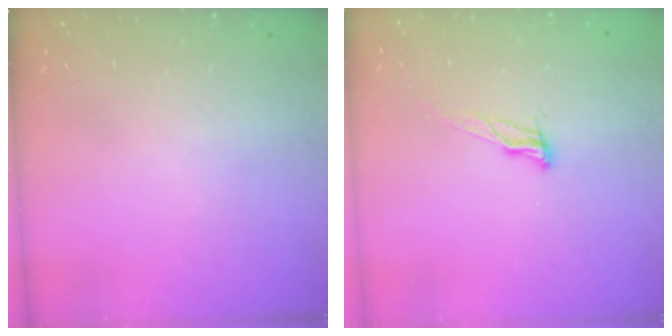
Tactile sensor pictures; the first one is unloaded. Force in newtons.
{"total": 8.6, "press": 8.2, "slide": 2.5}